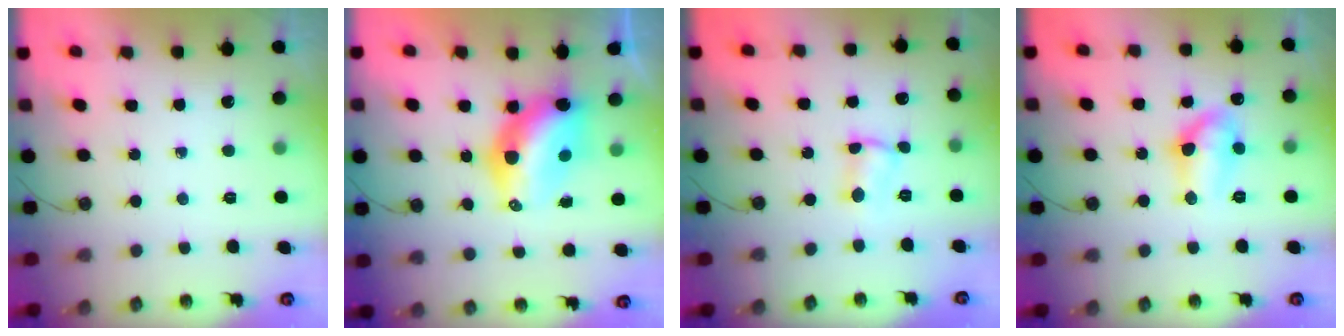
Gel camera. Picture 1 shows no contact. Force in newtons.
{"total": 10.5, "press": 10.3, "slide": 1.9}
{"total": 2.6, "press": 2.6, "slide": 0.5}
{"total": 10.1, "press": 10.1, "slide": 1.2}